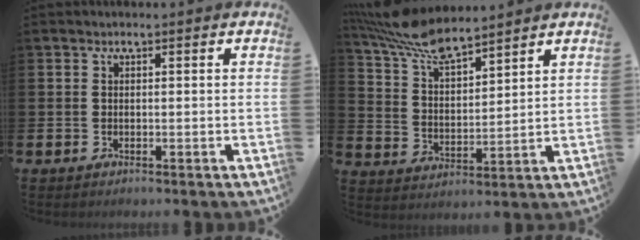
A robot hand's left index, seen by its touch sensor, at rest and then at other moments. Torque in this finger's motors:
{"motor_torque": [0.95, -1.18, 0.20, 0.21]}